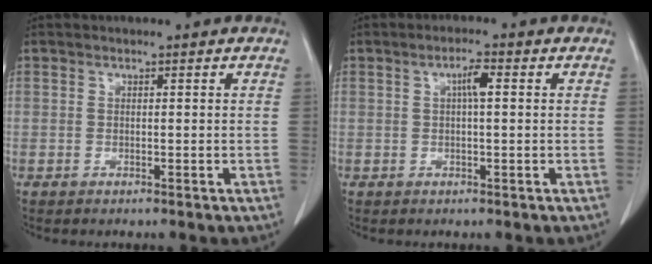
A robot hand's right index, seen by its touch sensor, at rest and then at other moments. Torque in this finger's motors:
{"motor_torque": [0.37, 0.01, 0.05, 0.02]}